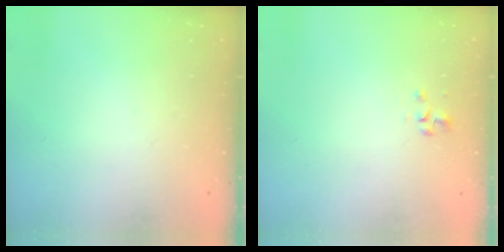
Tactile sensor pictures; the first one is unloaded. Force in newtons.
{"total": 1.7, "press": 1.6, "slide": 0.6}